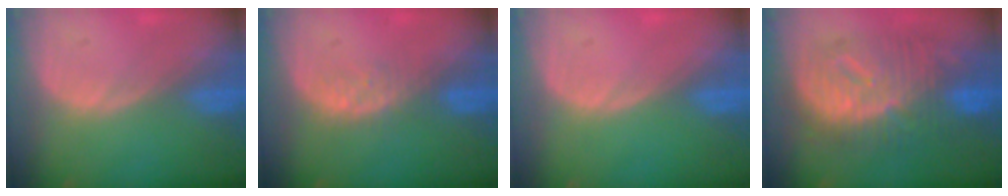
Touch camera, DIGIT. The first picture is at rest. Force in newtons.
{"total": 2.8, "press": 2.8, "slide": 0.3}
{"total": 0.0}
{"total": 12.6, "press": 12.5, "slide": 1.2}